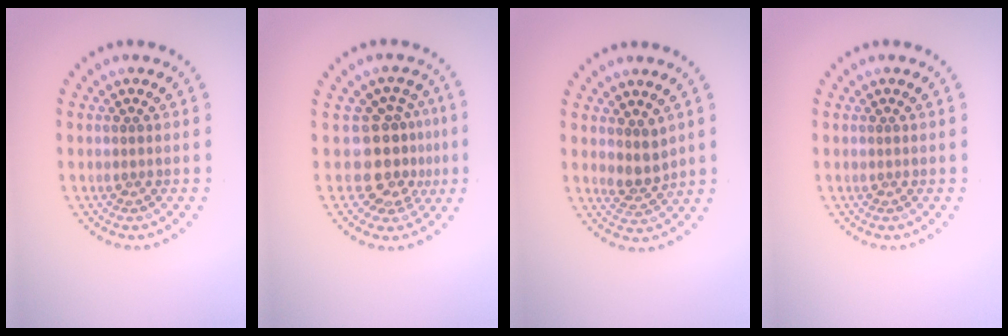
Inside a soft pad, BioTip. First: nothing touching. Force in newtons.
{"total": 4.1, "press": 3.2, "slide": 2.5}
{"total": 2.3, "press": 1.8, "slide": 1.4}
{"total": 0.0}